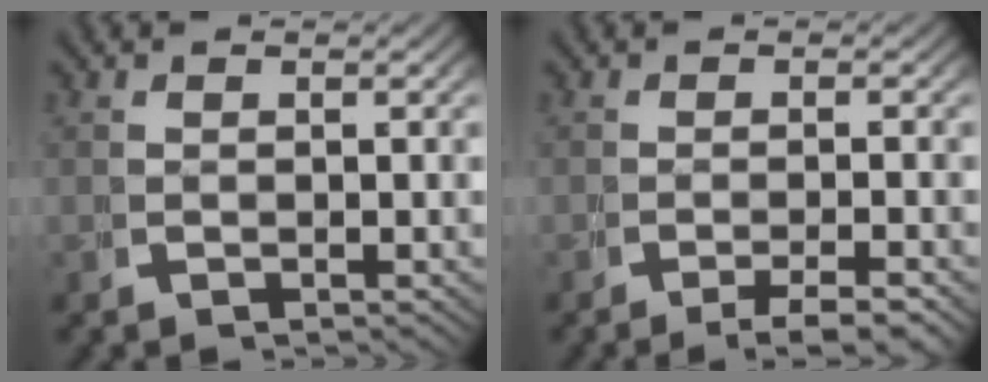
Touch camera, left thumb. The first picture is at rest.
{"total": 3.0, "force": [-2.2, 0.7, 1.9], "torque": [-0.034, -0.002, -0.037]}